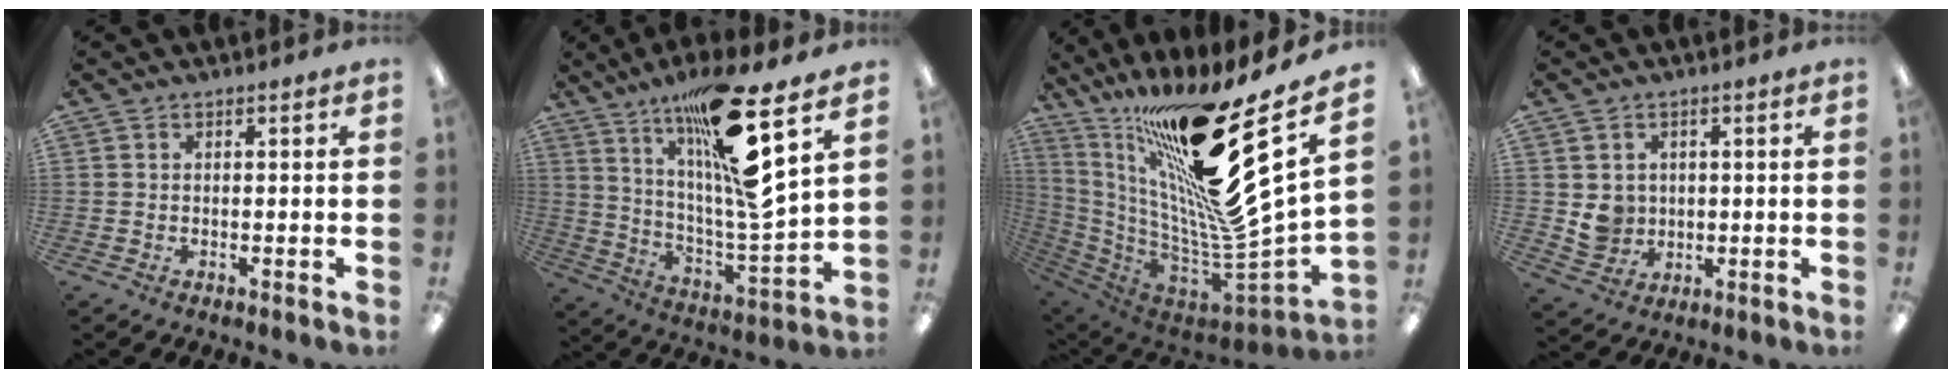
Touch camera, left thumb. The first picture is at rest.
{"total": 21.6, "force": [14.3, 2.4, 16.0], "torque": [-0.268, -0.091, 0.219]}
{"total": 27.4, "force": [15.3, 4.4, 22.3], "torque": [-0.341, -0.145, 0.253]}
{"total": 5.5, "force": [0.8, 5.3, 1.3], "torque": [-0.020, 0.007, 0.019]}